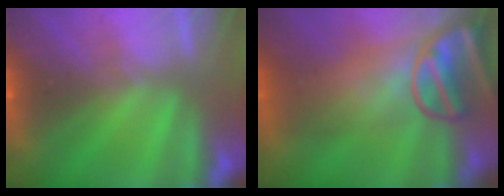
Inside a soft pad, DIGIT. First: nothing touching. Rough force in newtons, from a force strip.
{"total": 8.5}